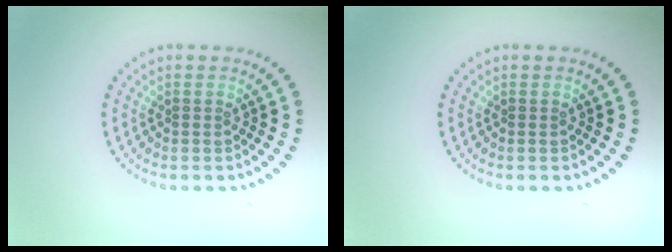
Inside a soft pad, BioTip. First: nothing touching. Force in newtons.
{"total": 0.0}